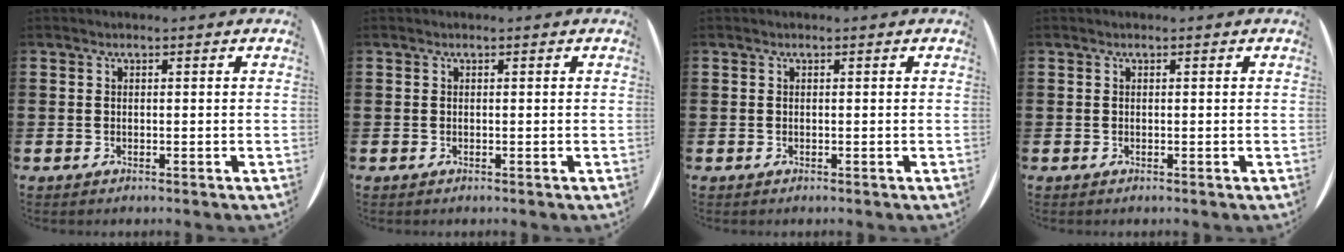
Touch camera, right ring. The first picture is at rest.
{"total": 0.0}
{"total": 0.0}
{"total": 0.0}